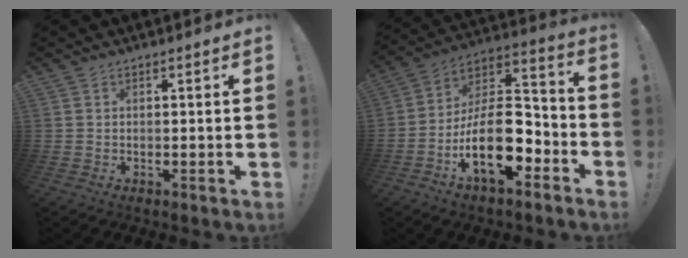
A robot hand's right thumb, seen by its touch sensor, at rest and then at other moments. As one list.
[{"total": 20.8, "force": [-7.6, 10.5, 16.2], "torque": [-0.304, 0.039, -0.120]}]